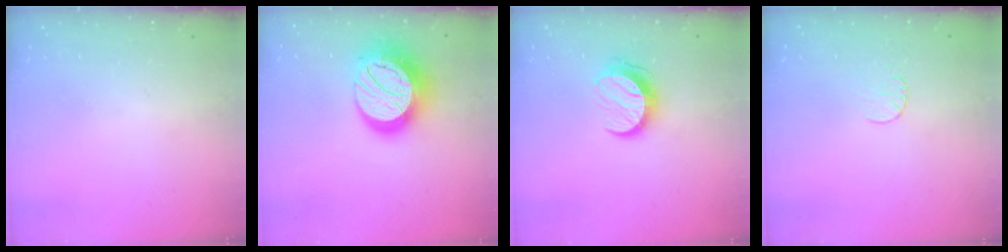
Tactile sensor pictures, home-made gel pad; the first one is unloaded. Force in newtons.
{"total": 21.0, "press": 20.9, "slide": 1.0}
{"total": 9.4, "press": 9.4, "slide": 0.5}
{"total": 5.7, "press": 5.7, "slide": 0.5}